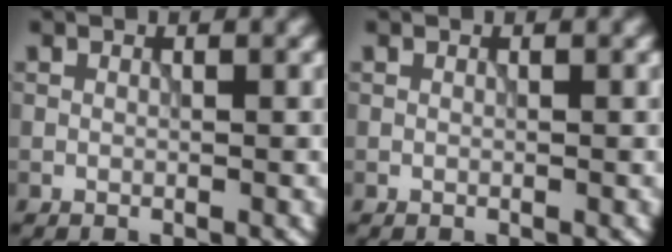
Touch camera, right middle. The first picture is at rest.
{"total": 0.0}